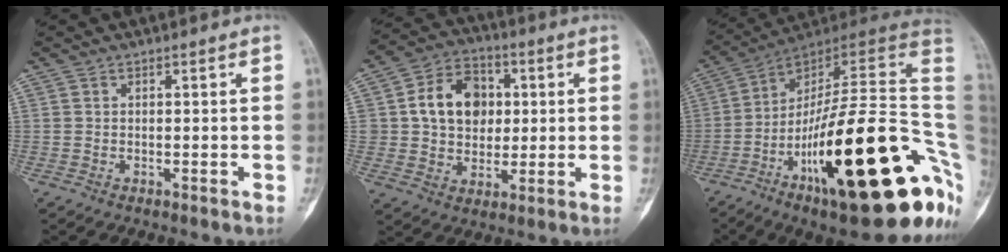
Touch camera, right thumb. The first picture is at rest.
{"total": 13.4, "force": [2.1, 10.6, 8.0], "torque": [-0.095, 0.008, 0.035]}
{"total": 35.4, "force": [-9.1, 9.7, 32.8], "torque": [-0.400, 0.065, -0.141]}